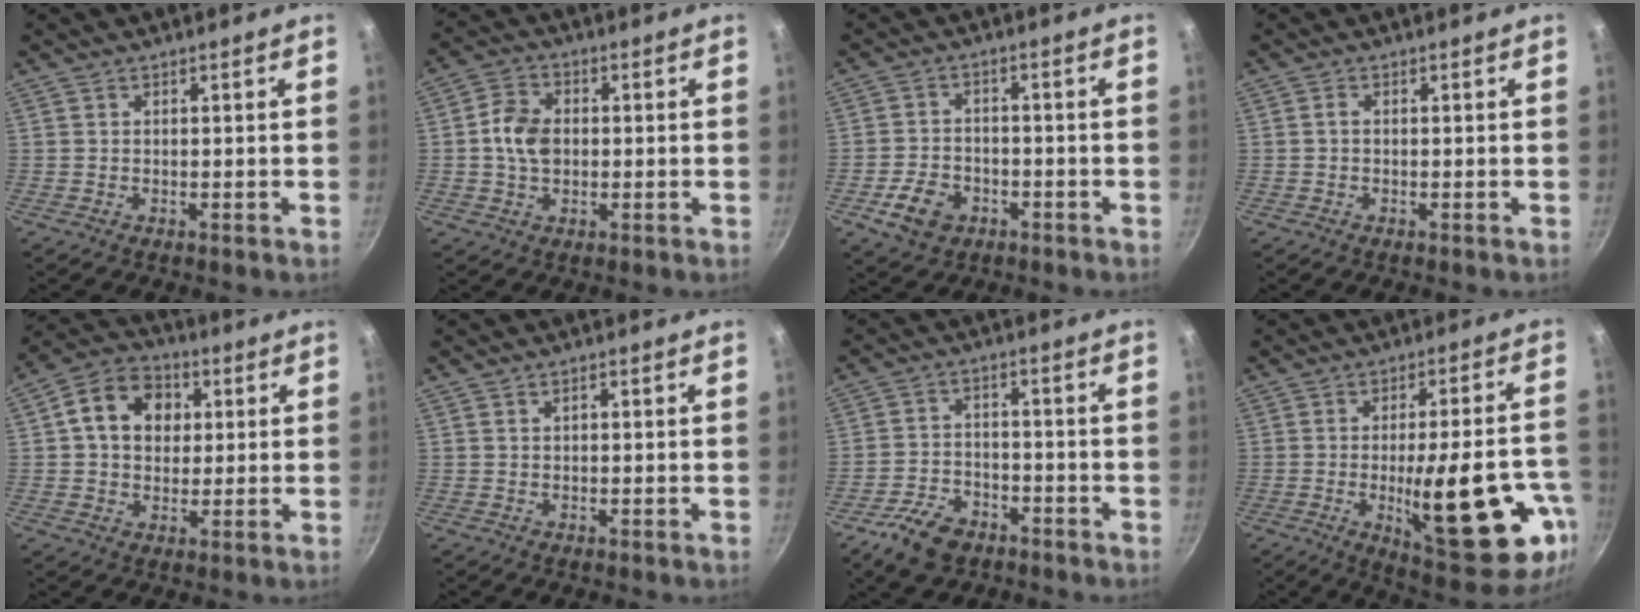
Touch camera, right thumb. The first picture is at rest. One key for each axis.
{"total": 7.1, "fx": 0.0, "fy": 5.2, "fz": 4.9, "tx": -0.078, "ty": 0.014, "tz": -0.007}
{"total": 7.6, "fx": -3.4, "fy": 5.4, "fz": 4.1, "tx": -0.062, "ty": 0.022, "tz": -0.057}
{"total": 0.9, "fx": -0.1, "fy": 0.7, "fz": 0.7, "tx": -0.012, "ty": 0.006, "tz": -0.002}
{"total": 12.0, "fx": 2.6, "fy": 9.4, "fz": 7.0, "tx": -0.093, "ty": 0.015, "tz": 0.028}
{"total": 1.0, "fx": 0.2, "fy": 0.7, "fz": 0.7, "tx": -0.010, "ty": 0.006, "tz": 0.003}
{"total": 8.9, "fx": -5.7, "fy": 5.3, "fz": 4.4, "tx": -0.075, "ty": 0.038, "tz": -0.101}
{"total": 23.1, "fx": -6.5, "fy": 7.2, "fz": 20.9, "tx": -0.267, "ty": 0.008, "tz": -0.076}